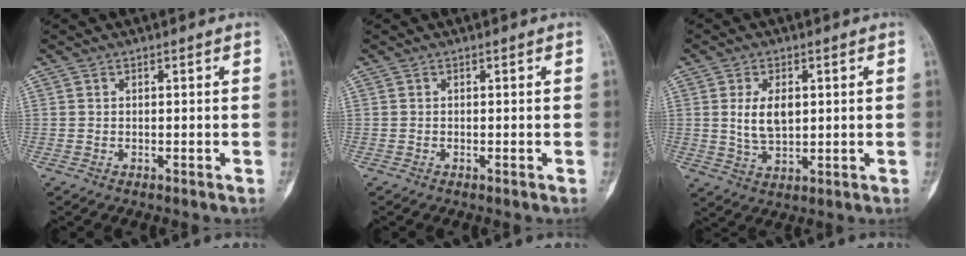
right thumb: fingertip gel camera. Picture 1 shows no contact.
{"total": 0.0}
{"total": 6.8, "force": [1.2, 3.9, 5.4], "torque": [-0.088, -0.009, 0.028]}